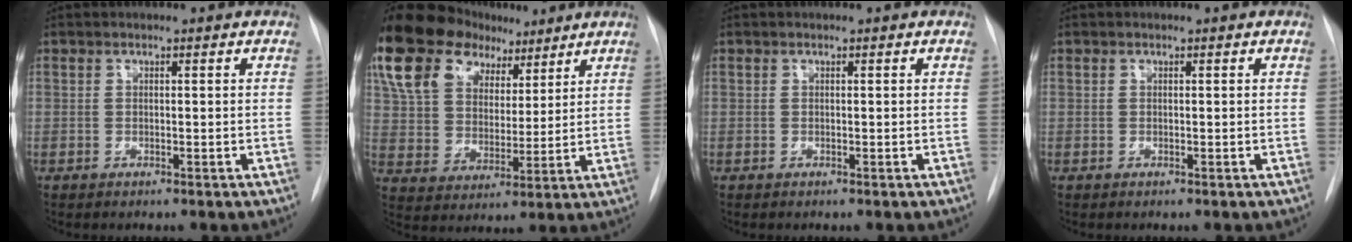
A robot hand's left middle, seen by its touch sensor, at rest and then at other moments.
{"total": 19.6, "force": [12.2, 11.8, 9.7], "torque": [-0.202, 0.065, 0.219]}
{"total": 0.0}
{"total": 0.0}